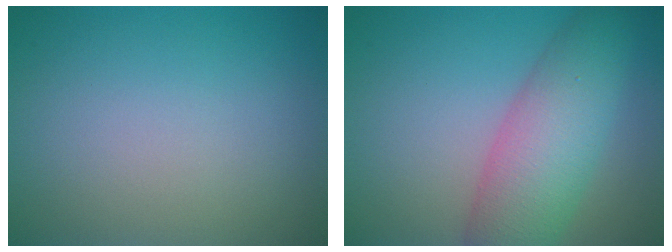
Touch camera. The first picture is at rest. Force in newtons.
{"total": 7.2, "press": 7.2, "slide": 0.2}